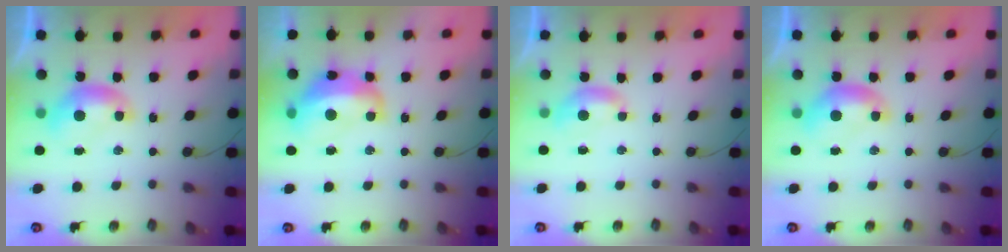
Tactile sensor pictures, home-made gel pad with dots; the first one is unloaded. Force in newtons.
{"total": 9.6, "press": 9.4, "slide": 1.5}
{"total": 2.4, "press": 2.3, "slide": 0.5}
{"total": 0.0}